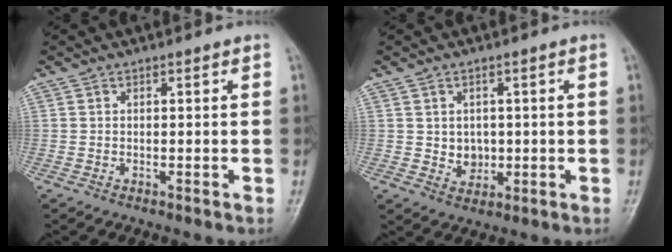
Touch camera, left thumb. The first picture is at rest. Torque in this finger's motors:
{"motor_torque": [-0.62, 0.23, 0.04, -0.02, 0.00]}